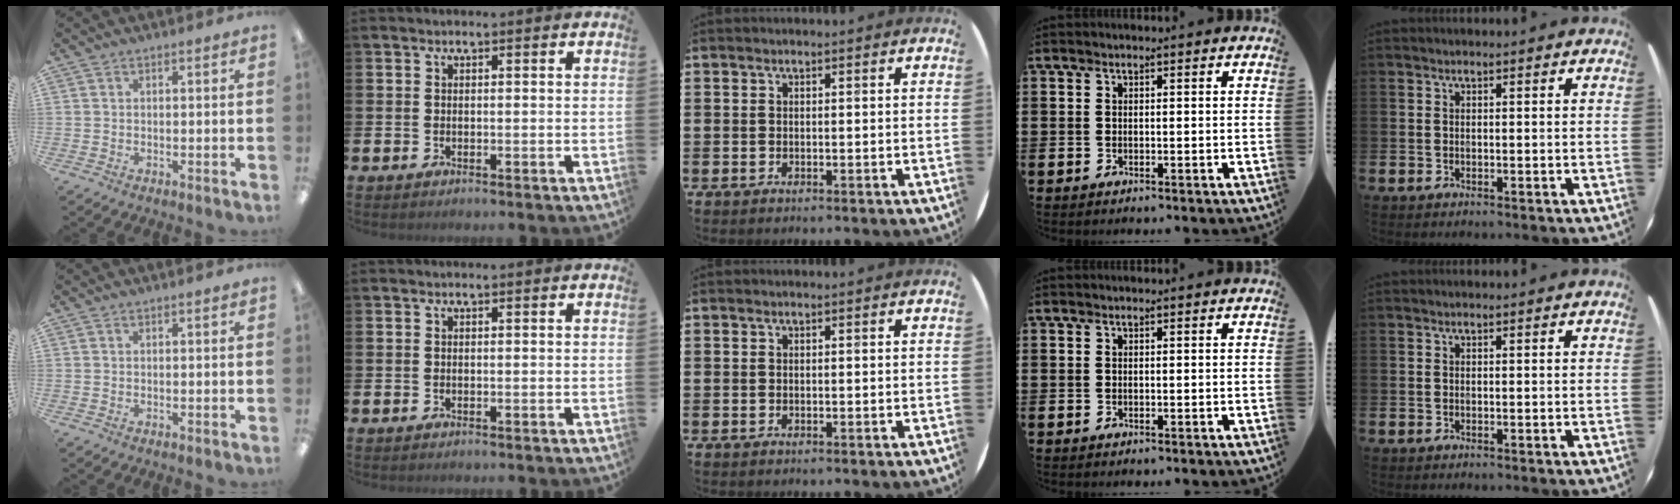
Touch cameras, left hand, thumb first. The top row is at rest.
{}